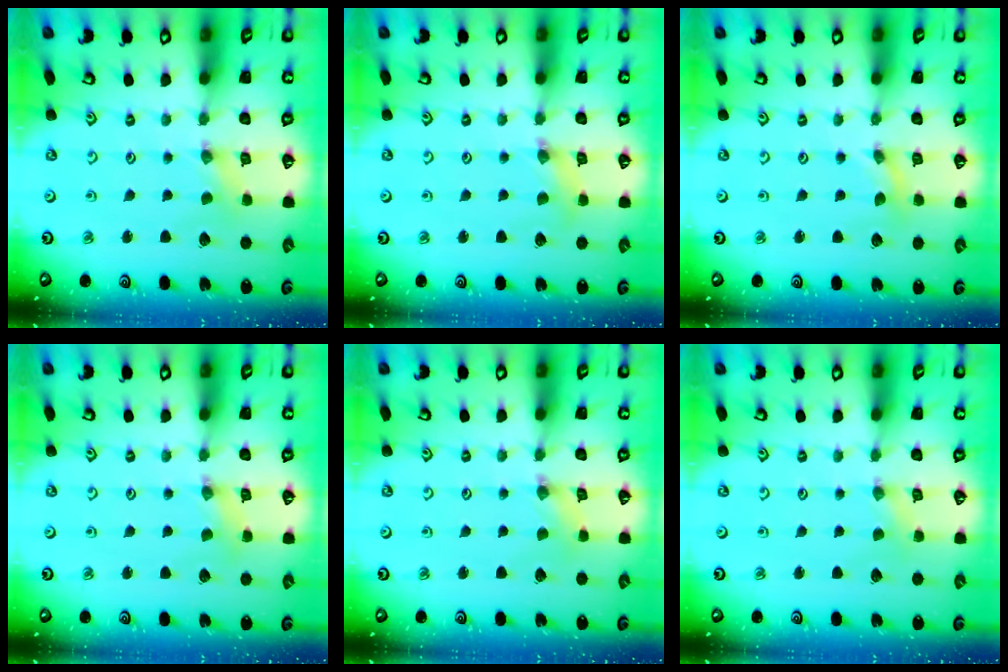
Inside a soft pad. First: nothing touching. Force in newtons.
{"total": 2.8, "press": 2.8, "slide": 0.4}
{"total": 0.0}
{"total": 1.3, "press": 1.3, "slide": 0.3}
{"total": 1.1, "press": 1.1, "slide": 0.1}
{"total": 0.5, "press": 0.5, "slide": 0.1}